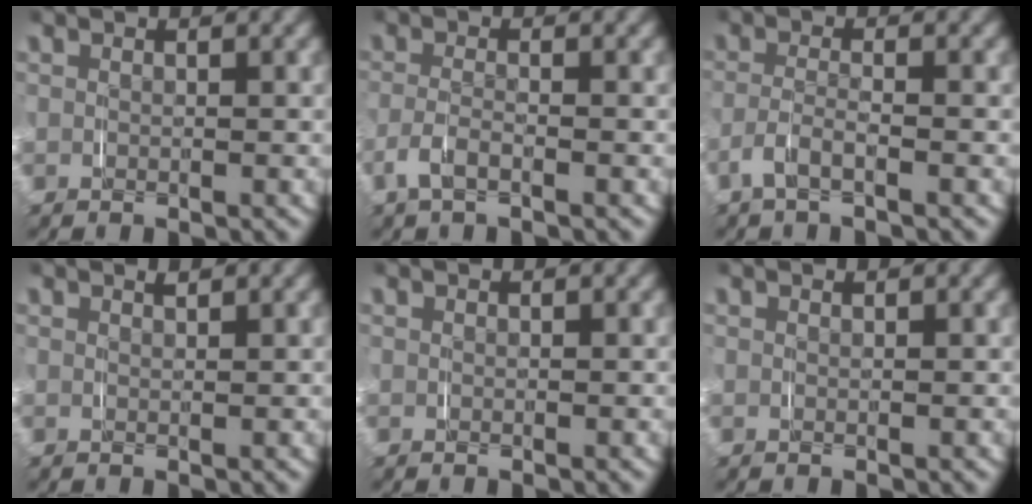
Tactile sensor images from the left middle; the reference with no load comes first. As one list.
[{"total": 2.0, "force": [-1.1, 0.6, 1.6], "torque": [-0.045, -0.005, -0.020]}, {"total": 2.1, "force": [-1.5, 0.4, 1.5], "torque": [-0.036, -0.001, -0.028]}, {"total": 0.5, "force": [0.5, -0.2, 0.1], "torque": [-0.001, 0.000, 0.008]}, {"total": 0.0}, {"total": 0.0}]